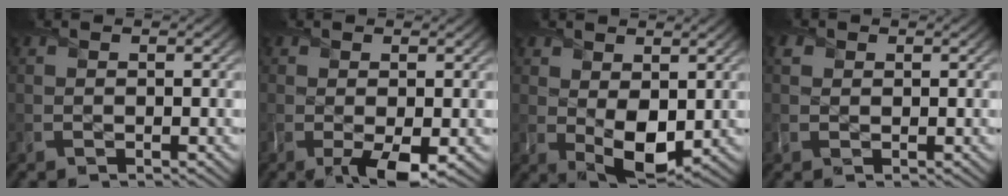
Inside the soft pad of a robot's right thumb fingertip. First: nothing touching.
{"total": 3.0, "force": [-1.1, 0.7, 2.7], "torque": [-0.049, -0.012, -0.014]}
{"total": 5.5, "force": [0.5, 3.4, 4.3], "torque": [-0.087, -0.013, 0.017]}
{"total": 1.0, "force": [0.4, 1.0, -0.1], "torque": [0.002, -0.001, 0.009]}